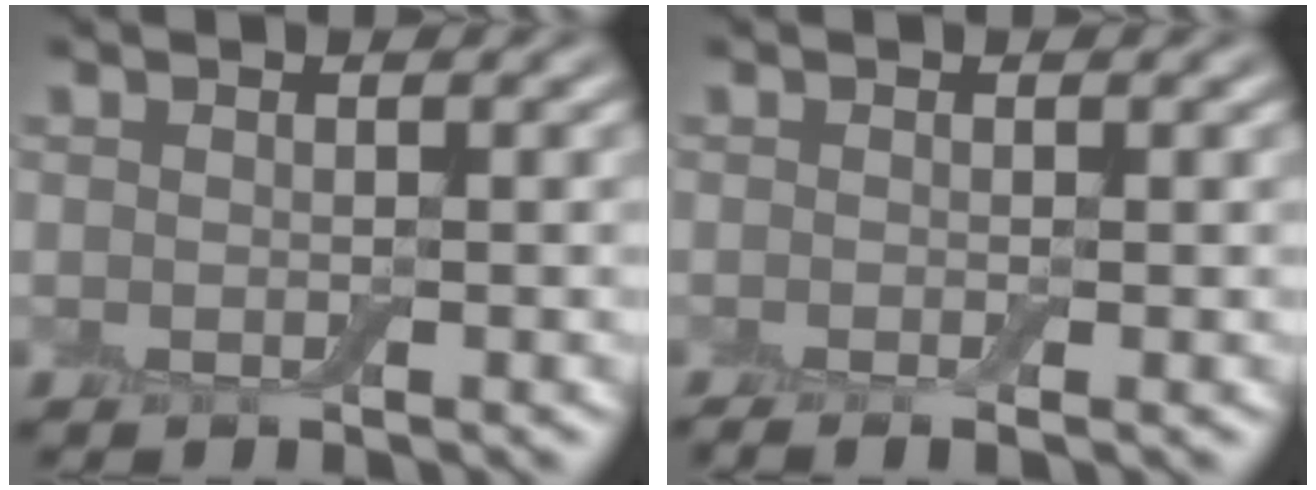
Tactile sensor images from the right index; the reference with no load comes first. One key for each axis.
{"total": 1.7, "fx": -0.8, "fy": 0.4, "fz": 1.5, "tx": -0.019, "ty": -0.007, "tz": -0.014}